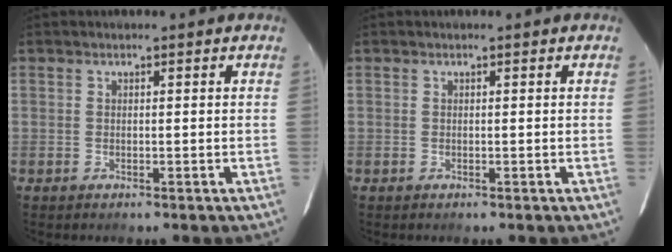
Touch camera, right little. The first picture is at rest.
{"total": 0.0}